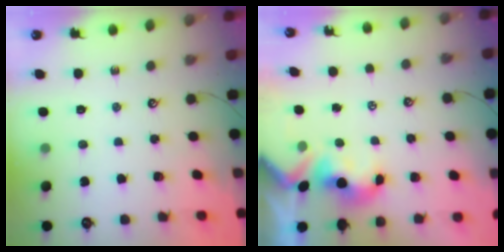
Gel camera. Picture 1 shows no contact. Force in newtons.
{"total": 1.7, "press": 1.5, "slide": 0.7}